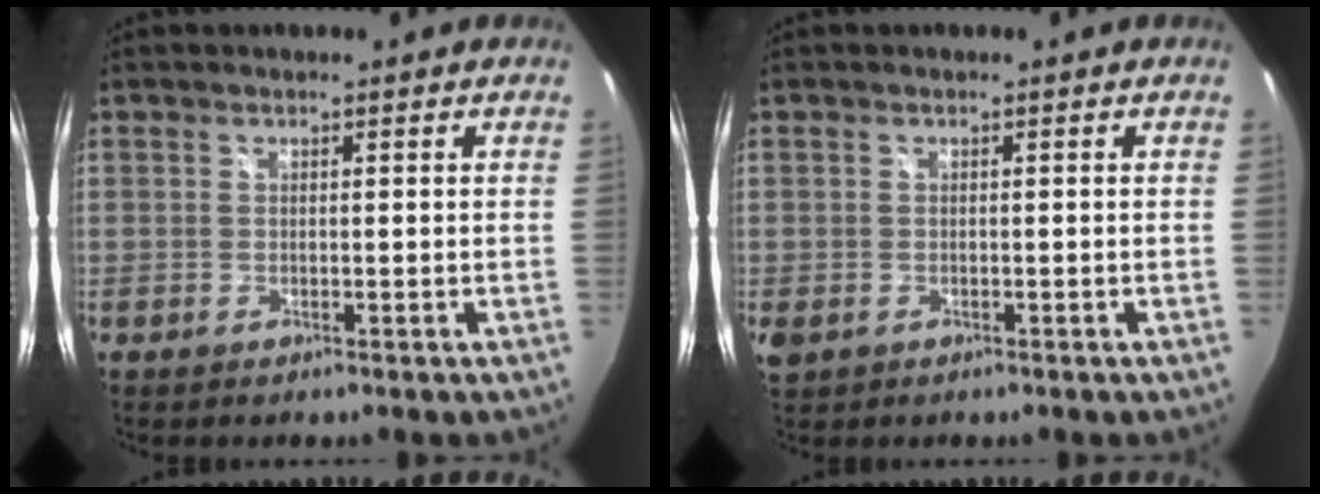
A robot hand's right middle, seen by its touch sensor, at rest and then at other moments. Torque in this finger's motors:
{"motor_torque": [1.07, -1.07, 0.23, 0.19]}